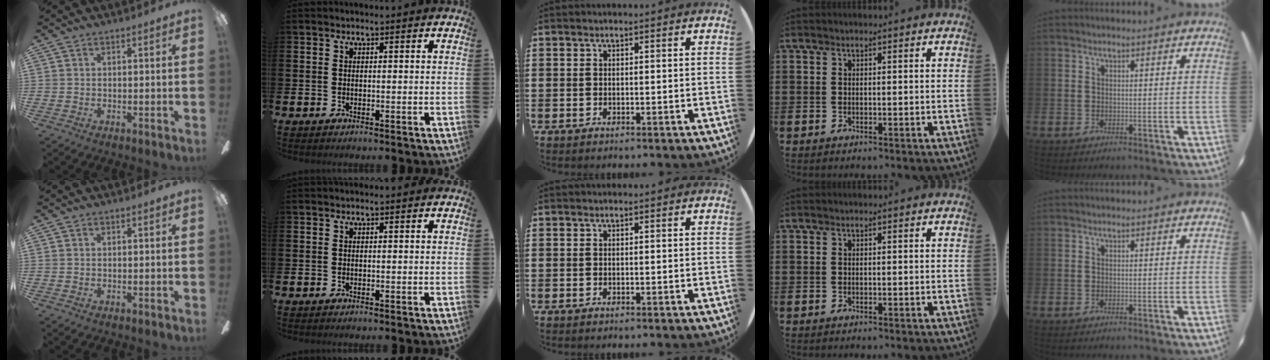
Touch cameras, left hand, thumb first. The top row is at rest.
{}